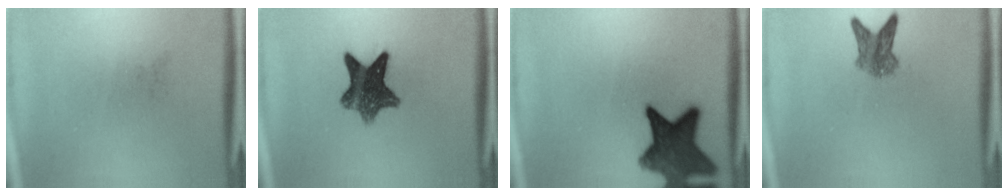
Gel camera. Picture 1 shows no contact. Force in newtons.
{"total": 9.3}
{"total": 11.6}
{"total": 4.0}